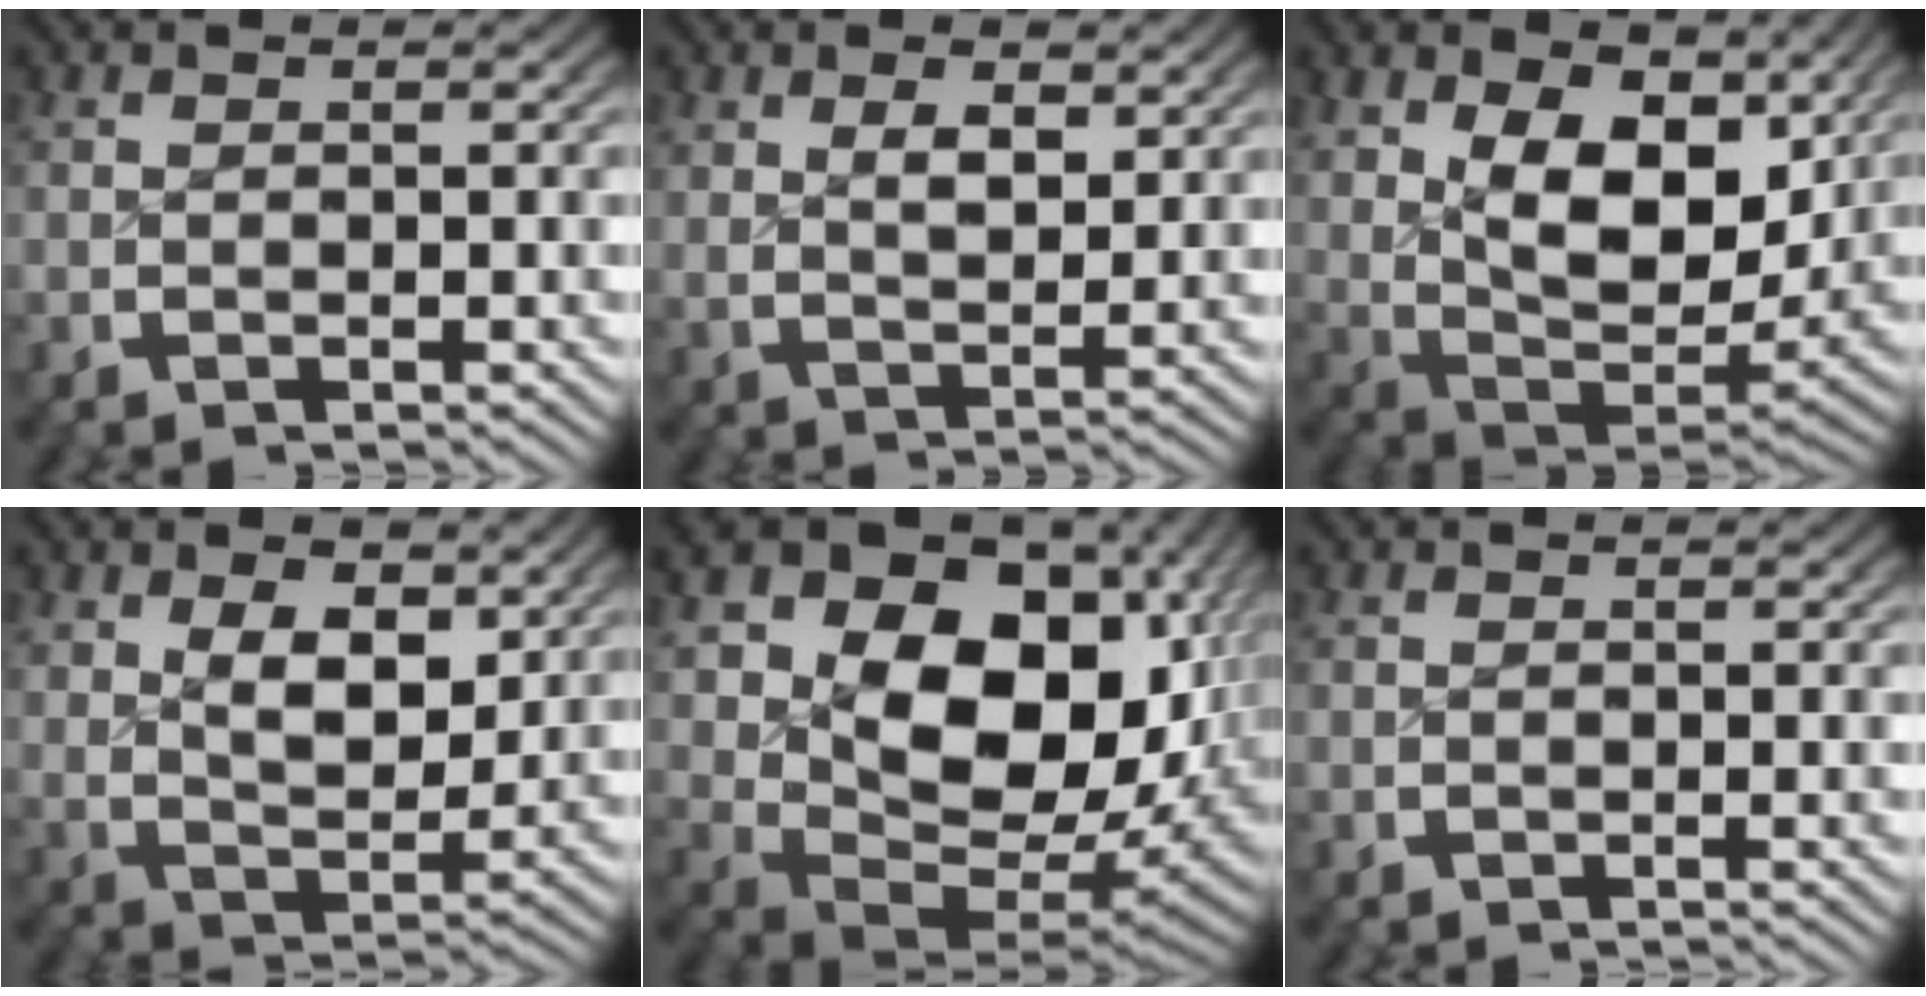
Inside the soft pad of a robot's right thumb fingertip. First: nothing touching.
{"total": 2.8, "force": [1.9, 0.9, 1.9], "torque": [-0.029, -0.003, 0.034]}
{"total": 11.7, "force": [1.9, 7.1, 9.1], "torque": [-0.192, -0.047, 0.042]}
{"total": 5.6, "force": [1.6, 3.2, 4.2], "torque": [-0.084, -0.028, 0.032]}
{"total": 19.0, "force": [1.4, 13.2, 13.6], "torque": [-0.252, -0.056, 0.033]}
{"total": 0.0}